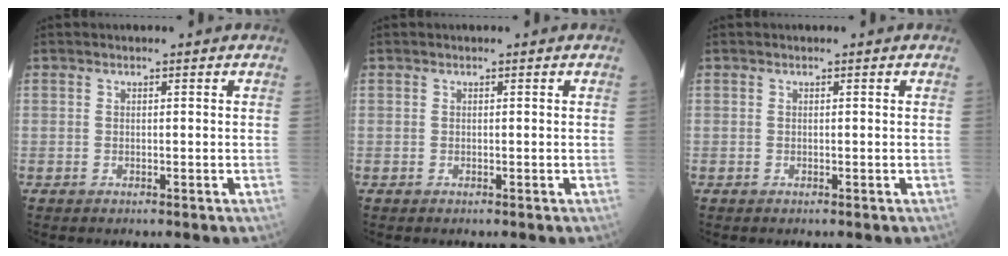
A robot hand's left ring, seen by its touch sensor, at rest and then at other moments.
{"total": 0.0}
{"total": 0.0}